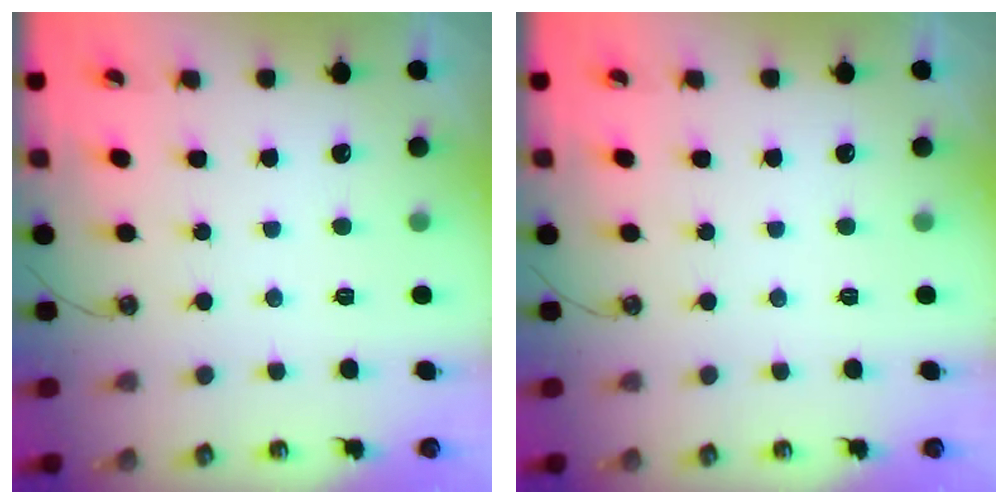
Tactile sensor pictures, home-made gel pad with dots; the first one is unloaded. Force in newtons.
{"total": 0.0}